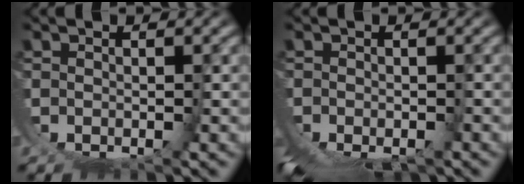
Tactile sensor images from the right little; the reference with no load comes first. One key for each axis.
{"total": 4.0, "fx": -3.2, "fy": -1.0, "fz": 2.2, "tx": -0.010, "ty": -0.022, "tz": -0.036}